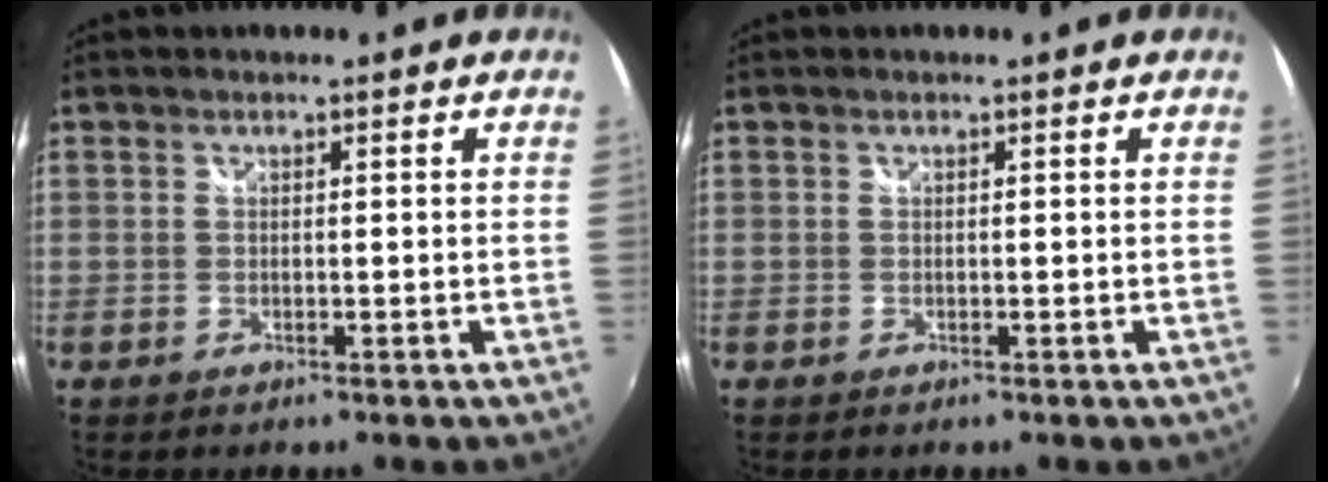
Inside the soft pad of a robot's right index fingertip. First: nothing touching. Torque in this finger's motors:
{"motor_torque": [-0.10, 0.10, -0.01, 0.01]}